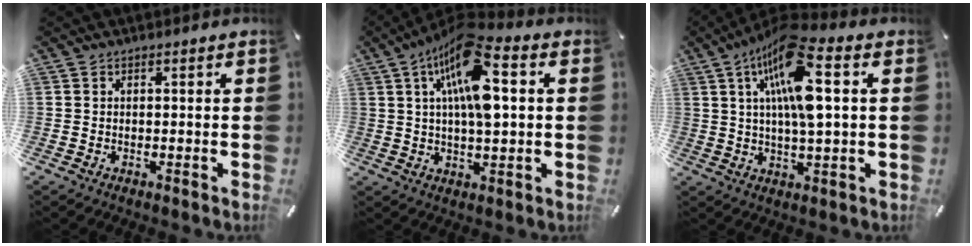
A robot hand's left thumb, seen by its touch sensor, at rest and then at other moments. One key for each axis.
{"total": 15.3, "fx": 5.0, "fy": 6.0, "fz": 13.2, "tx": -0.260, "ty": -0.011, "tz": 0.080}
{"total": 15.8, "fx": 5.1, "fy": 4.7, "fz": 14.2, "tx": -0.279, "ty": -0.011, "tz": 0.079}